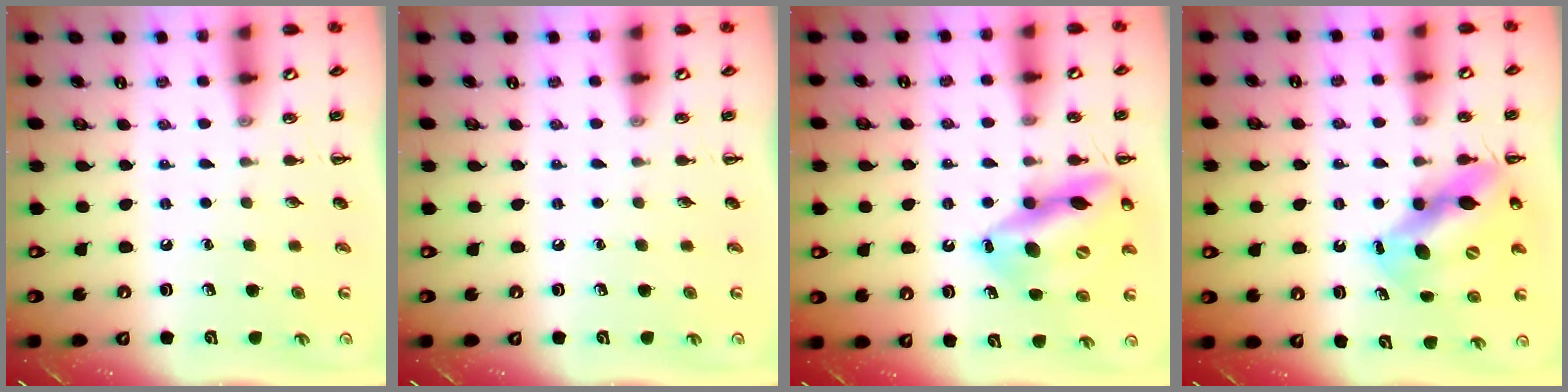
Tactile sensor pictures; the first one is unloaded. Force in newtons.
{"total": 0.0}
{"total": 17.5, "press": 17.1, "slide": 4.0}
{"total": 11.9, "press": 11.6, "slide": 2.7}